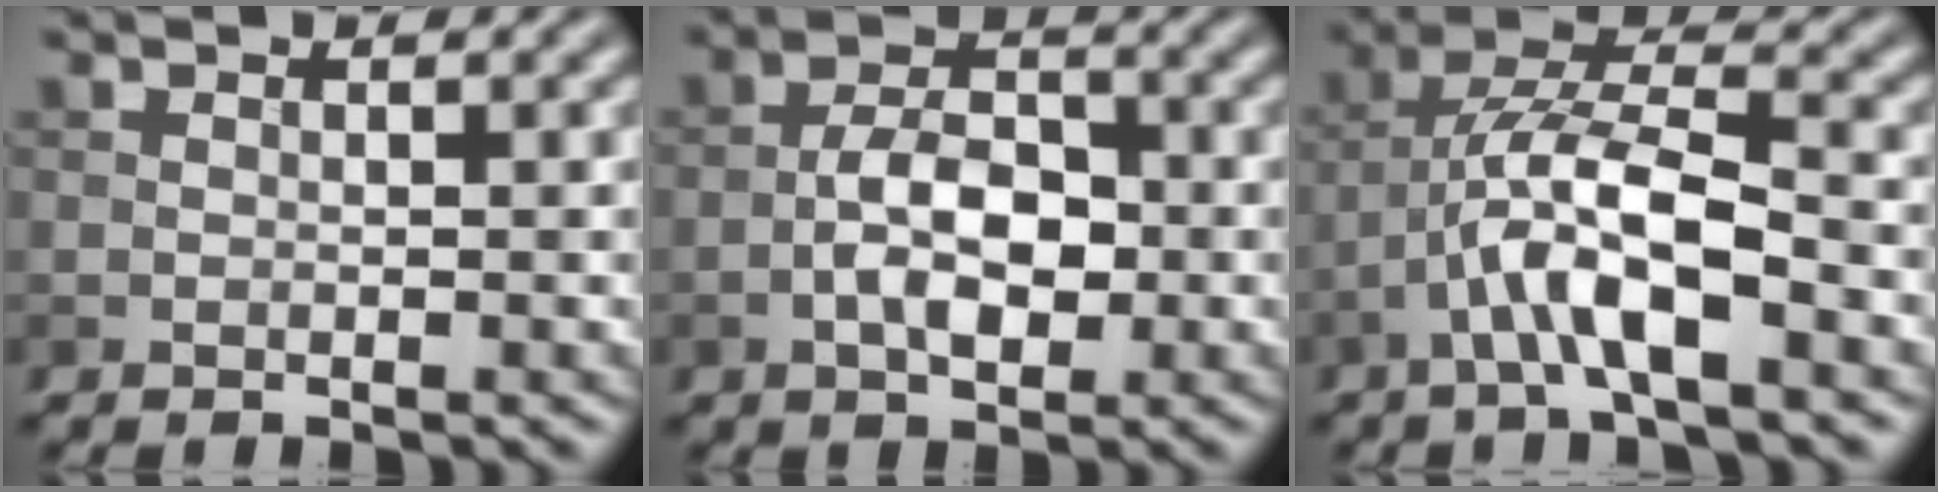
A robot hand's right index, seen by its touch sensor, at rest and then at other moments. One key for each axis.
{"total": 4.5, "fx": -1.3, "fy": 2.3, "fz": 3.7, "tx": -0.064, "ty": 0.010, "tz": -0.026}
{"total": 6.8, "fx": -2.9, "fy": 1.7, "fz": 6.0, "tx": -0.114, "ty": 0.017, "tz": -0.055}